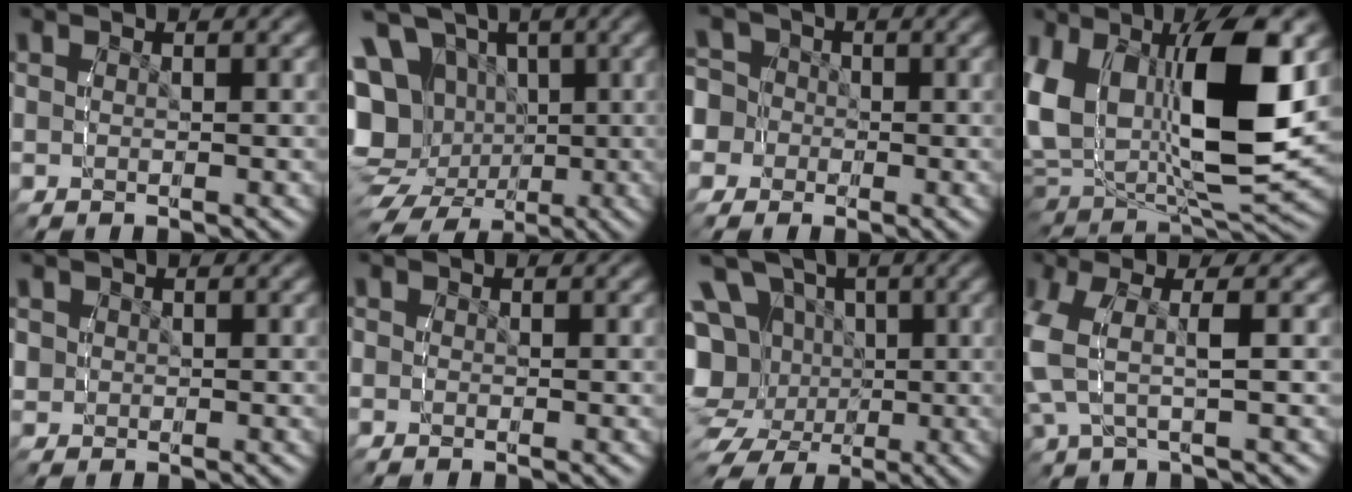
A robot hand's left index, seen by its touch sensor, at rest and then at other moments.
{"total": 17.4, "force": [-3.5, 15.5, 7.2], "torque": [-0.175, -0.072, -0.047]}
{"total": 9.1, "force": [-1.5, 8.5, 2.7], "torque": [-0.082, -0.034, -0.033]}
{"total": 16.7, "force": [0.5, 11.3, 12.3], "torque": [-0.273, -0.026, 0.012]}
{"total": 1.6, "force": [-0.1, 1.6, 0.0], "torque": [-0.005, -0.004, 0.002]}
{"total": 0.7, "force": [-0.6, 0.2, -0.4], "torque": [0.001, -0.004, -0.011]}
{"total": 14.1, "force": [-2.0, 12.6, 6.0], "torque": [-0.139, -0.057, -0.030]}
{"total": 6.3, "force": [-0.2, 4.1, 4.8], "torque": [-0.123, -0.001, -0.008]}